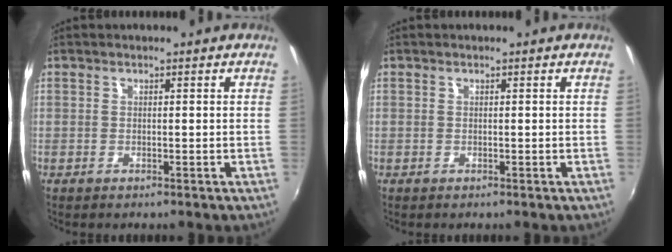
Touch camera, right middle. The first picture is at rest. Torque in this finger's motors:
{"motor_torque": [0.00, 0.00, 0.00, 0.00]}